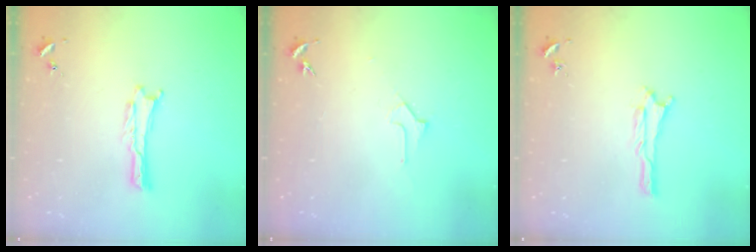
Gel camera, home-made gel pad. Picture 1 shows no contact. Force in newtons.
{"total": 1.6, "press": 1.6, "slide": 0.1}
{"total": 0.6, "press": 0.6, "slide": 0.1}